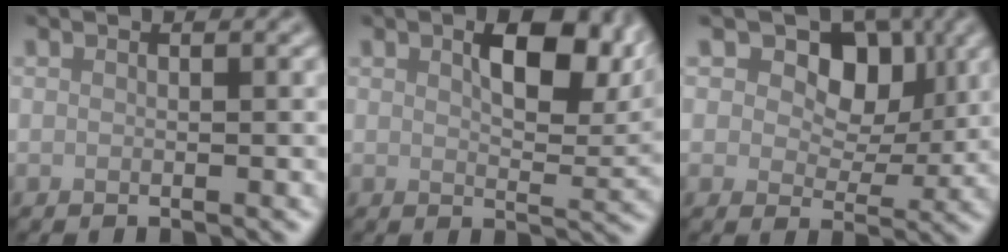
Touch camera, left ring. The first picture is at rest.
{"total": 8.0, "force": [2.8, 3.7, 6.5], "torque": [-0.093, 0.000, 0.049]}
{"total": 7.1, "force": [3.0, 4.8, 4.4], "torque": [-0.066, -0.002, 0.028]}